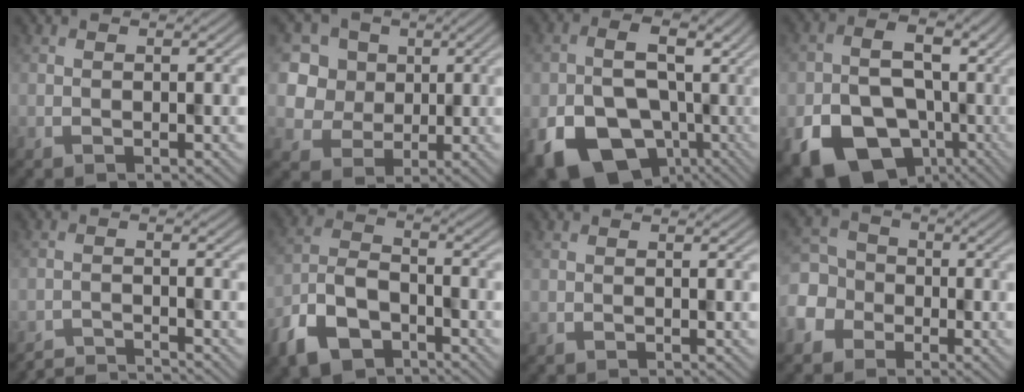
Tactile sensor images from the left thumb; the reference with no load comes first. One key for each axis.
{"total": 9.4, "fx": 3.2, "fy": 8.0, "fz": 3.7, "tx": -0.123, "ty": 0.006, "tz": 0.060}
{"total": 17.0, "fx": -5.8, "fy": 13.3, "fz": 9.0, "tx": -0.147, "ty": -0.025, "tz": -0.098}
{"total": 16.5, "fx": -7.1, "fy": 12.7, "fz": 7.8, "tx": -0.129, "ty": -0.045, "tz": -0.123}
{"total": 3.4, "fx": -3.3, "fy": 0.1, "fz": 0.8, "tx": -0.012, "ty": -0.001, "tz": -0.066}
{"total": 8.8, "fx": -5.6, "fy": 4.6, "fz": 4.9, "tx": -0.111, "ty": -0.009, "tz": -0.121}
{"total": 0.0}
{"total": 7.1, "fx": -3.1, "fy": 6.0, "fz": 2.1, "tx": -0.066, "ty": -0.010, "tz": -0.087}